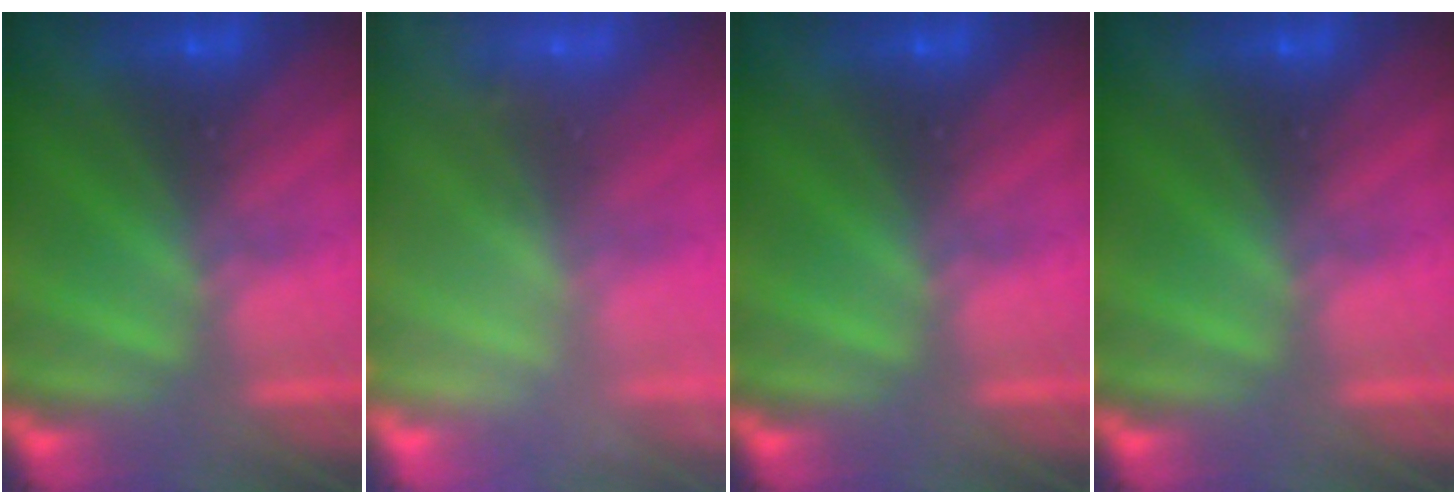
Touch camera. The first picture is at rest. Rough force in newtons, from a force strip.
{"total": 2.3}
{"total": 0.0}
{"total": 0.0}